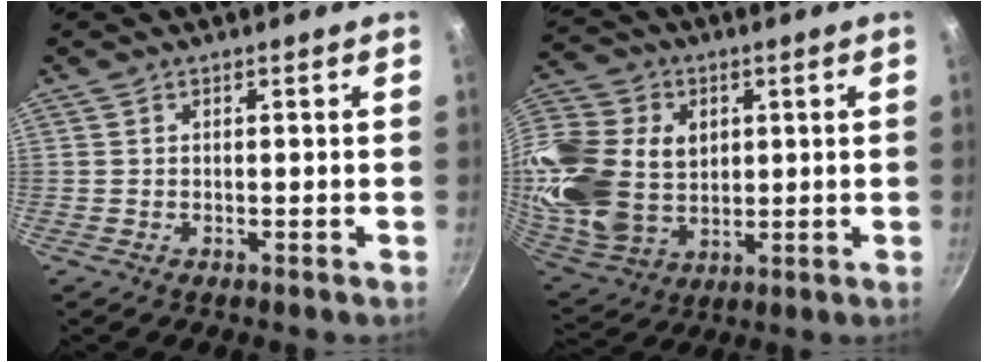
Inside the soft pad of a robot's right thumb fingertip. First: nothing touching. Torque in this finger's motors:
{"motor_torque": [0.13, 0.77, 0.34, 0.26, 0.52]}